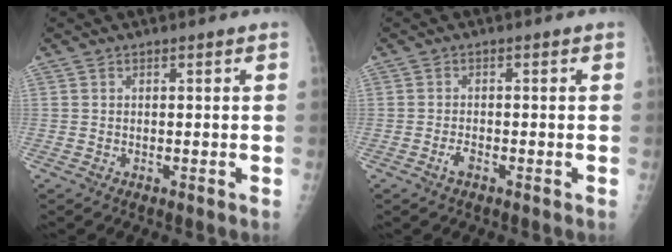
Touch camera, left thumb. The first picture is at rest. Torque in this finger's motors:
{"motor_torque": [-0.06, 0.05, 0.11, -0.11, 0.00]}